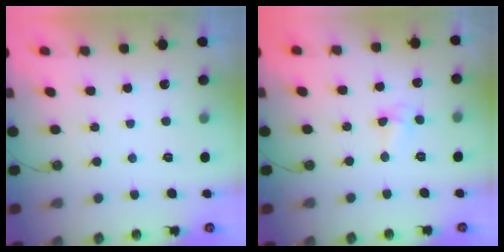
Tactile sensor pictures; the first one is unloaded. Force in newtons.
{"total": 5.7, "press": 5.7, "slide": 0.6}